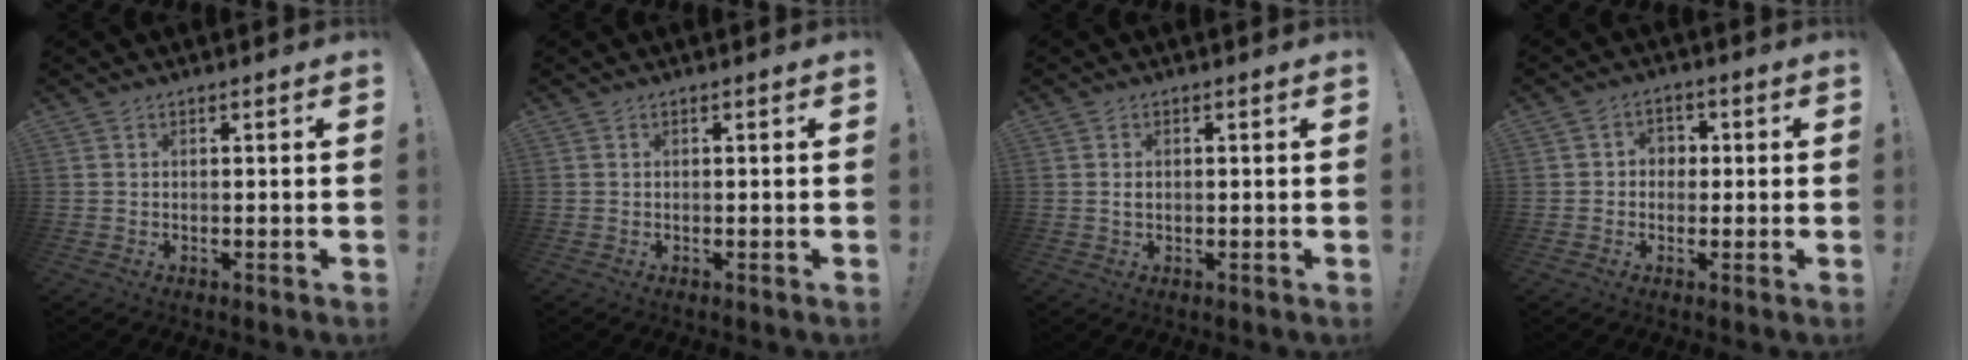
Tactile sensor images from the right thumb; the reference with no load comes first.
{"total": 0.0}
{"total": 1.1, "force": [0.3, 0.8, 0.7], "torque": [-0.007, 0.001, 0.002]}
{"total": 3.4, "force": [-0.4, 3.2, 1.3], "torque": [-0.012, 0.002, -0.011]}